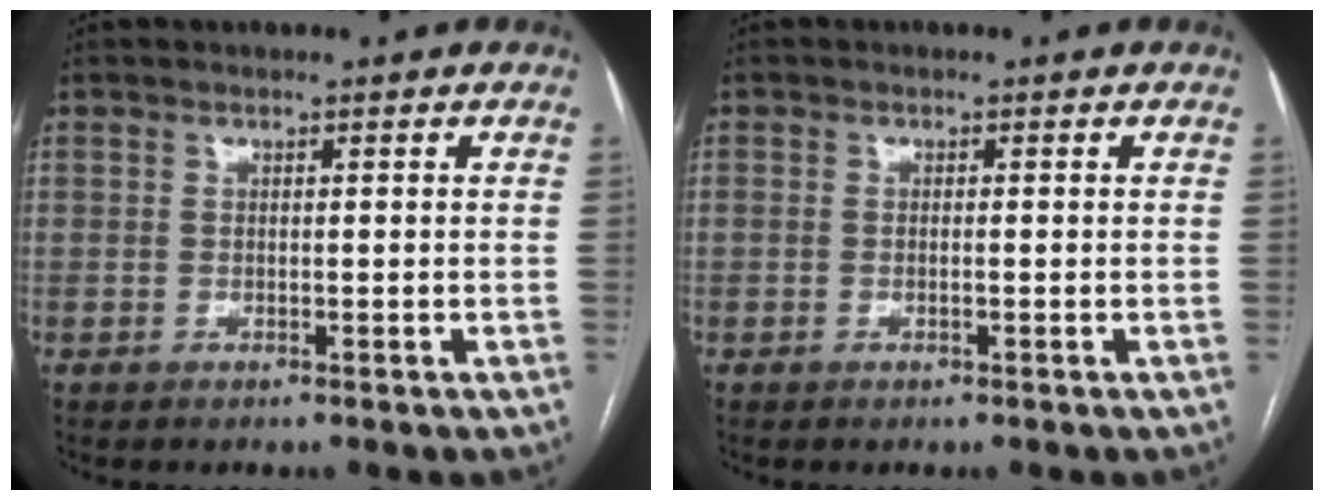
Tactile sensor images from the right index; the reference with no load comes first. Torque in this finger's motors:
{"motor_torque": [-0.08, -0.02, -0.04, 0.02]}